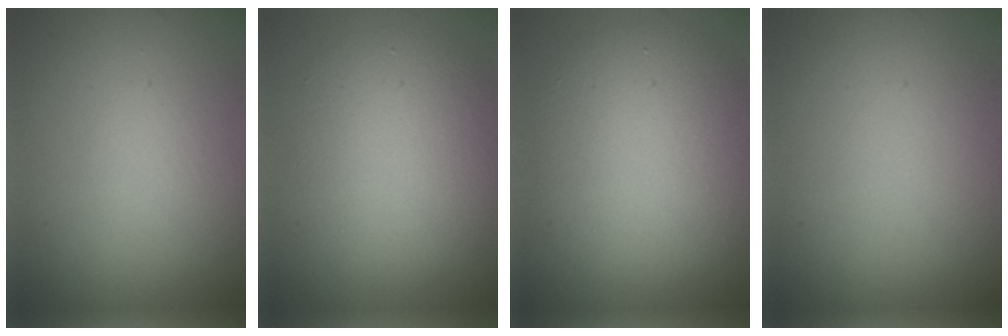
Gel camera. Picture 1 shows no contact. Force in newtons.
{"total": 5.7, "press": 5.7, "slide": 0.4}
{"total": 7.8, "press": 7.8, "slide": 0.2}
{"total": 1.6, "press": 1.6, "slide": 0.0}